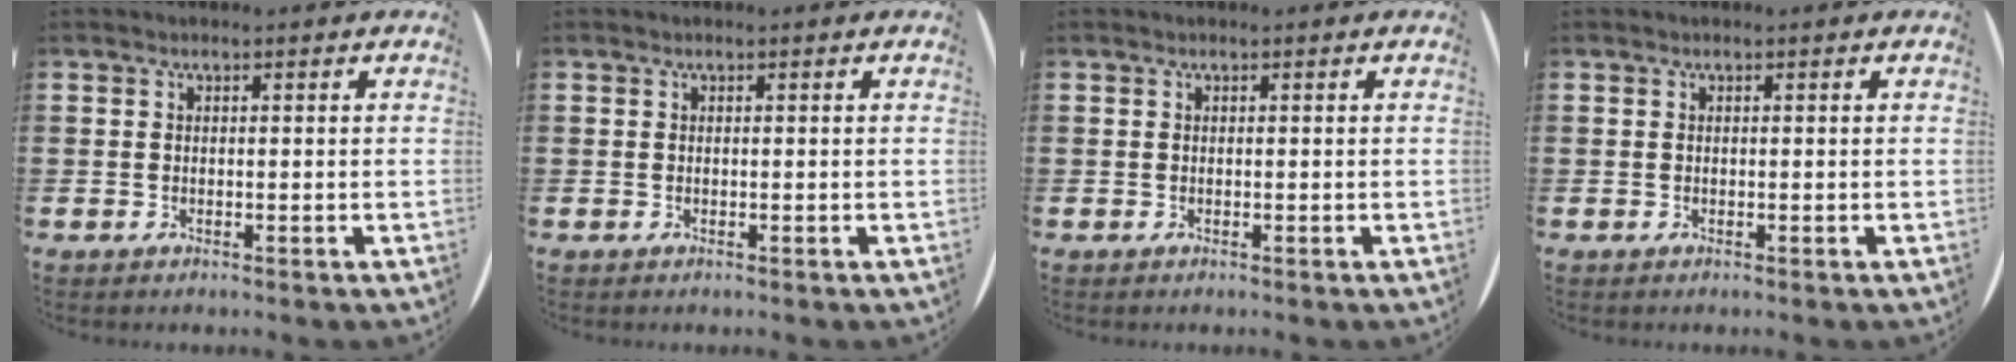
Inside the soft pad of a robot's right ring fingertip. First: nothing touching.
{"total": 0.0}
{"total": 0.0}
{"total": 0.0}